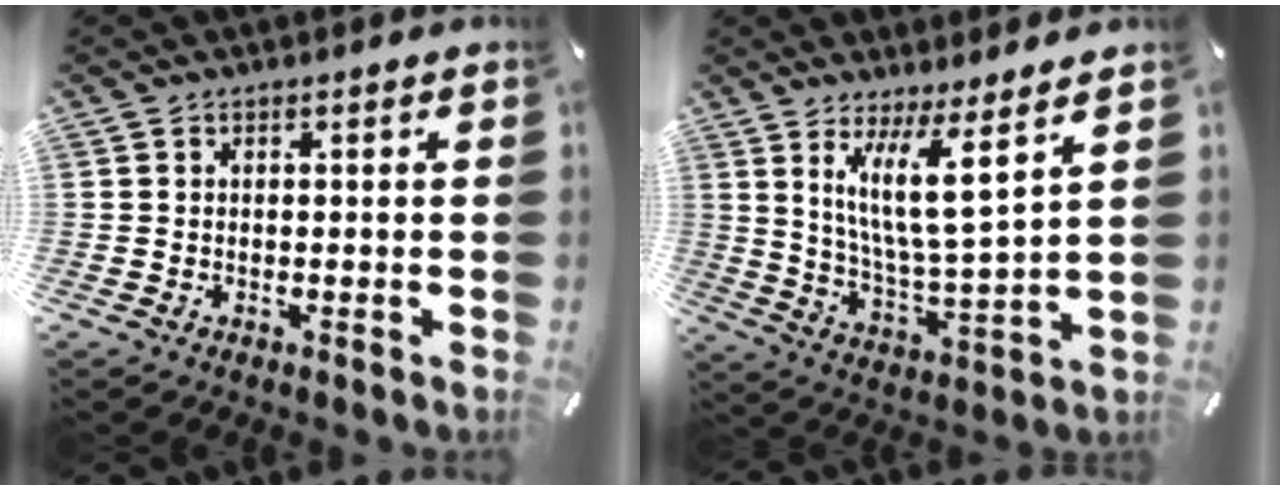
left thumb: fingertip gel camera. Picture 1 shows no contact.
{"total": 12.1, "force": [7.4, 1.1, 9.5], "torque": [-0.178, -0.034, 0.122]}